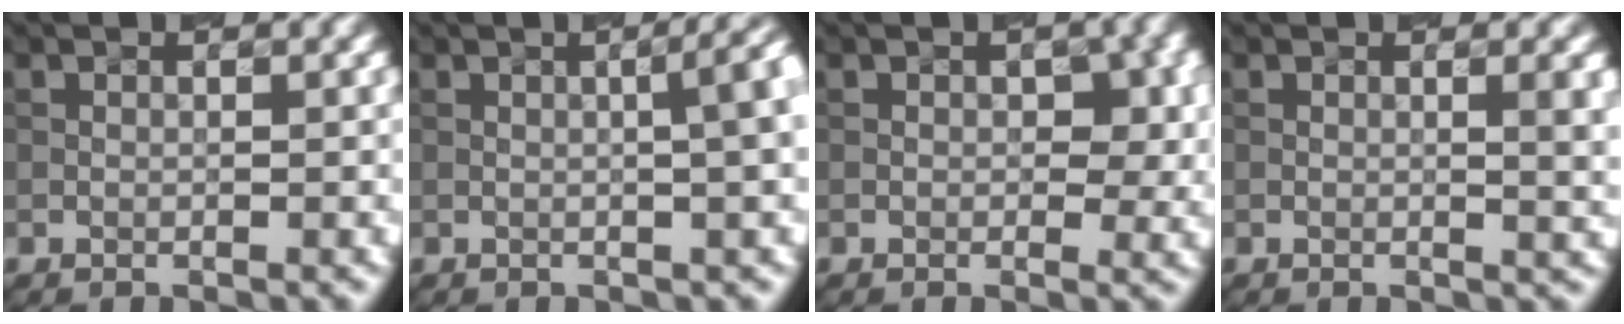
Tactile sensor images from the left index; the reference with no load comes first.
{"total": 6.1, "force": [1.0, 2.6, 5.4], "torque": [-0.018, 0.044, -0.001]}
{"total": 2.9, "force": [0.1, 1.7, 2.4], "torque": [-0.025, -0.001, 0.007]}
{"total": 2.9, "force": [0.4, 0.9, 2.7], "torque": [-0.024, 0.004, 0.009]}